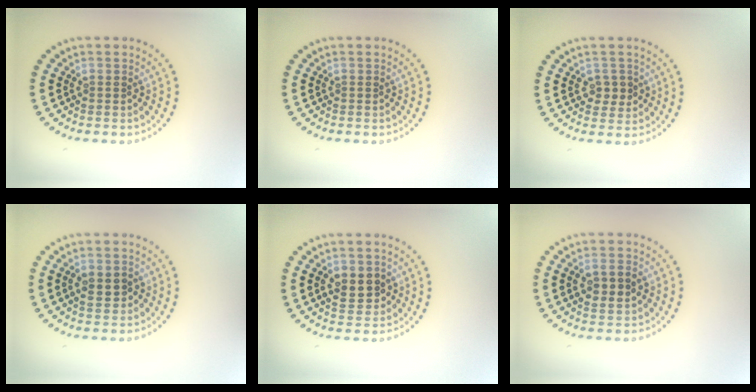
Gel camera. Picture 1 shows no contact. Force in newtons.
{"total": 0.0}
{"total": 1.9, "press": 1.8, "slide": 0.5}
{"total": 2.2, "press": 2.2, "slide": 0.1}
{"total": 2.9, "press": 2.9, "slide": 0.4}
{"total": 2.7, "press": 2.7, "slide": 0.4}